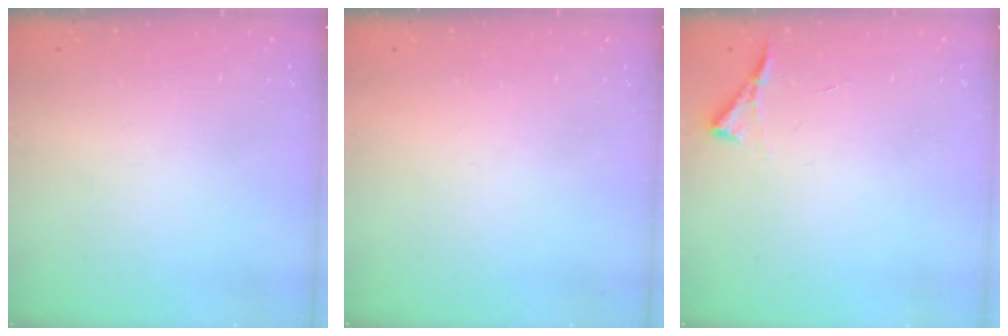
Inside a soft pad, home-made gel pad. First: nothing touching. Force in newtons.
{"total": 1.5, "press": 1.5, "slide": 0.1}
{"total": 3.6, "press": 3.6, "slide": 0.5}